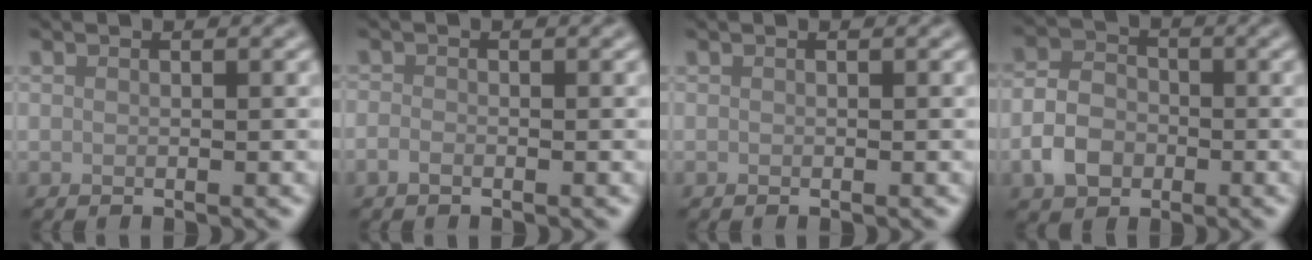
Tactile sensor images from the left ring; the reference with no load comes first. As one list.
[{"total": 1.0, "force": [-0.6, 0.5, 0.6], "torque": [-0.012, 0.001, -0.013]}, {"total": 0.0}, {"total": 4.1, "force": [-1.5, 3.1, 2.3], "torque": [-0.045, 0.002, -0.035]}]